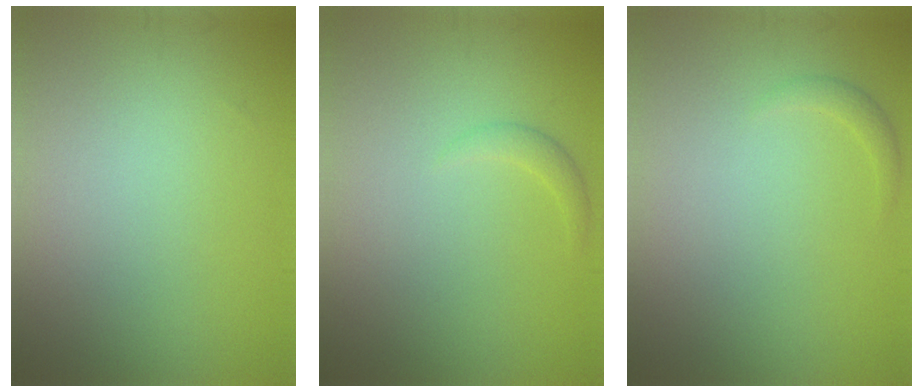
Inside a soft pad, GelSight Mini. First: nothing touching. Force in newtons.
{"total": 1.0, "press": 1.0, "slide": 0.0}
{"total": 0.9, "press": 0.9, "slide": 0.0}